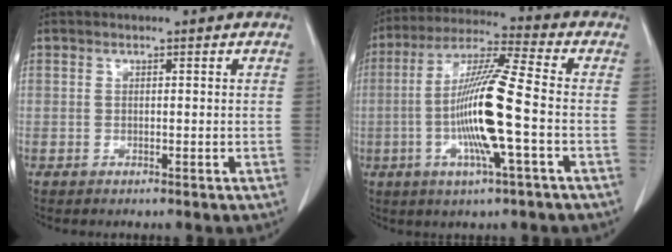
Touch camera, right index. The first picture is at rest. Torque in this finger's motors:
{"motor_torque": [2.06, -0.08, 1.05, 0.16]}